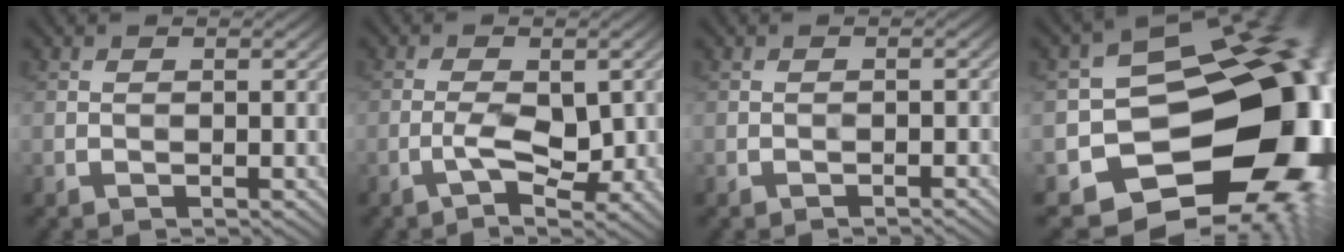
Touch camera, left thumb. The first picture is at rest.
{"total": 4.3, "force": [-1.3, 1.5, 3.8], "torque": [-0.071, 0.003, -0.023]}
{"total": 0.7, "force": [-0.6, 0.2, 0.3], "torque": [-0.002, 0.001, -0.009]}
{"total": 19.7, "force": [-5.1, 15.0, 11.7], "torque": [-0.157, -0.031, -0.066]}